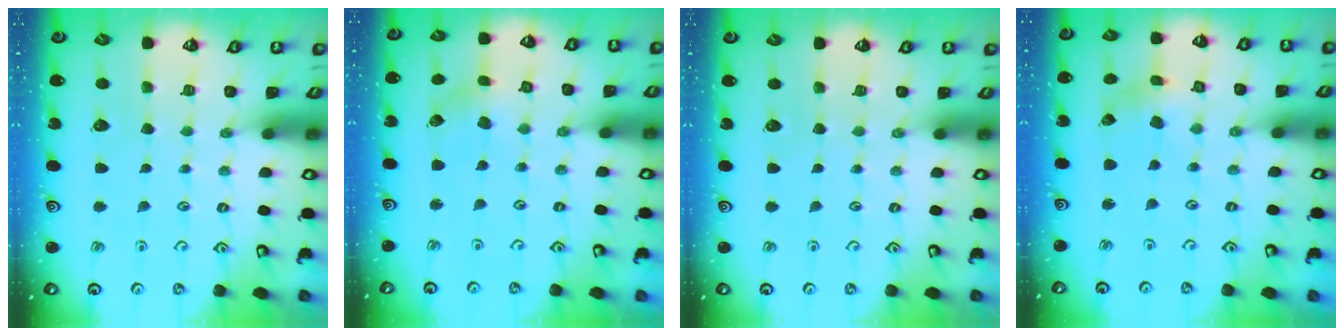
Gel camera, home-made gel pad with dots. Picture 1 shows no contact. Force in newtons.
{"total": 3.0, "press": 3.0, "slide": 0.4}
{"total": 0.0}
{"total": 1.0, "press": 1.0, "slide": 0.1}